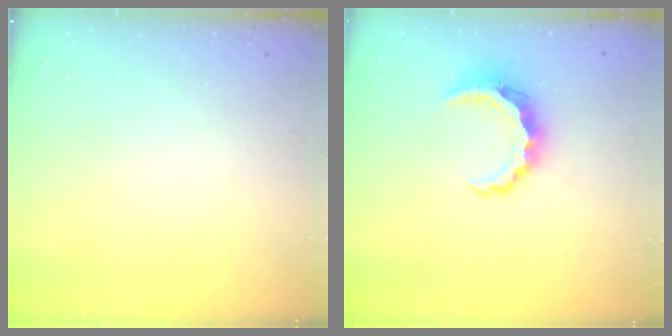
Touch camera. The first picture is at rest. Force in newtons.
{"total": 8.8, "press": 8.7, "slide": 1.4}